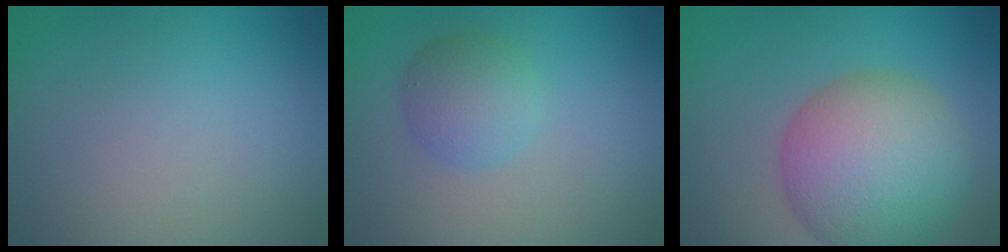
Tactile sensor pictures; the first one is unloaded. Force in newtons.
{"total": 2.8, "press": 2.8, "slide": 0.1}
{"total": 10.2, "press": 10.2, "slide": 0.4}